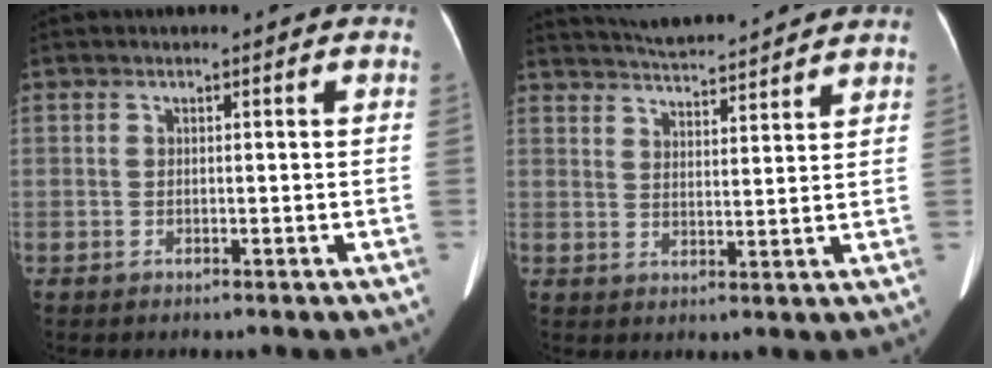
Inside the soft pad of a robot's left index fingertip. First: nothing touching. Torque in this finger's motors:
{"motor_torque": [1.08, -1.06, 0.24, 0.07]}